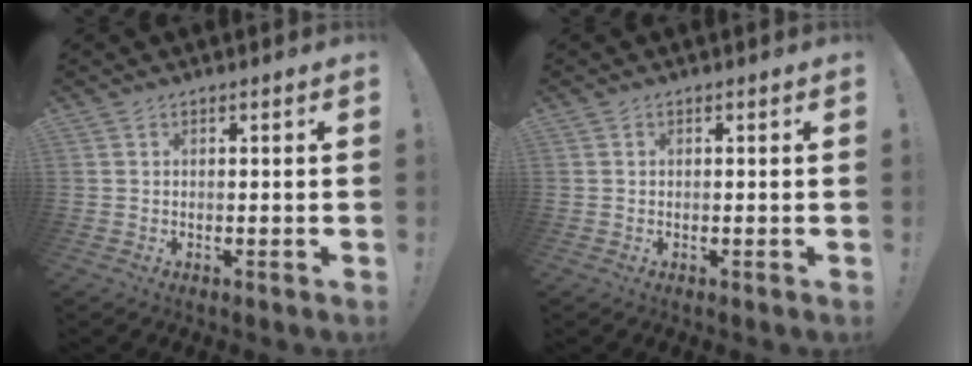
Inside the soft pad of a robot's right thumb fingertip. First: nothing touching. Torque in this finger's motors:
{"motor_torque": [-0.01, 0.04, 0.24, -0.14, -0.06]}